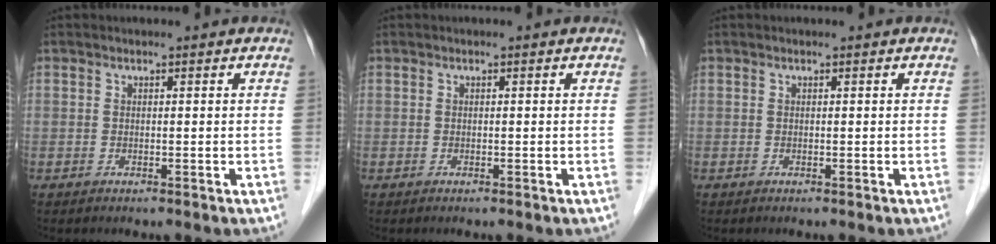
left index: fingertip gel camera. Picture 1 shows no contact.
{"total": 0.0}
{"total": 0.0}